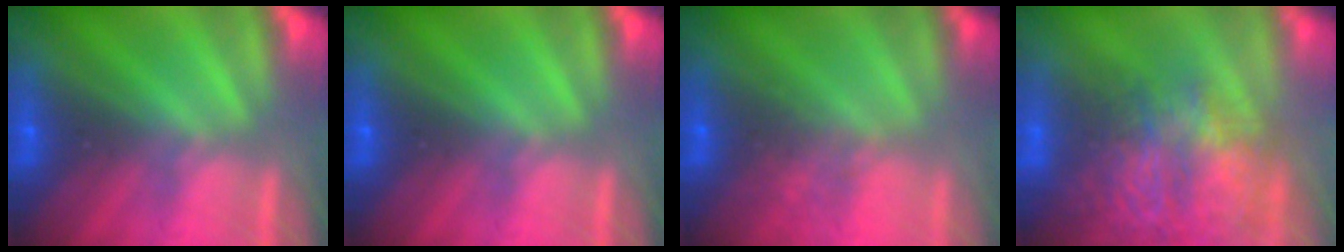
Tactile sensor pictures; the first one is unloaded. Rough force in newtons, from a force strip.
{"total": 0.0}
{"total": 2.6}
{"total": 10.8}